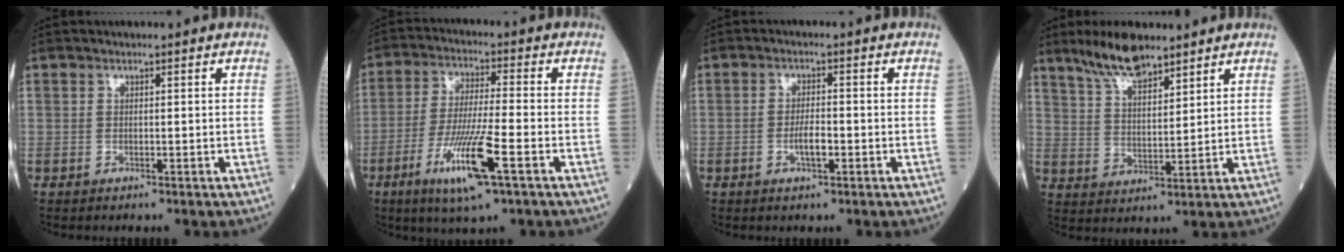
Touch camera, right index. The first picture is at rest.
{"total": 11.5, "force": [-5.0, 0.4, 10.4], "torque": [-0.203, -0.021, -0.092]}
{"total": 3.1, "force": [-1.0, 0.8, 2.8], "torque": [-0.051, 0.003, -0.018]}
{"total": 8.3, "force": [6.7, 1.9, 4.5], "torque": [-0.094, 0.005, 0.132]}